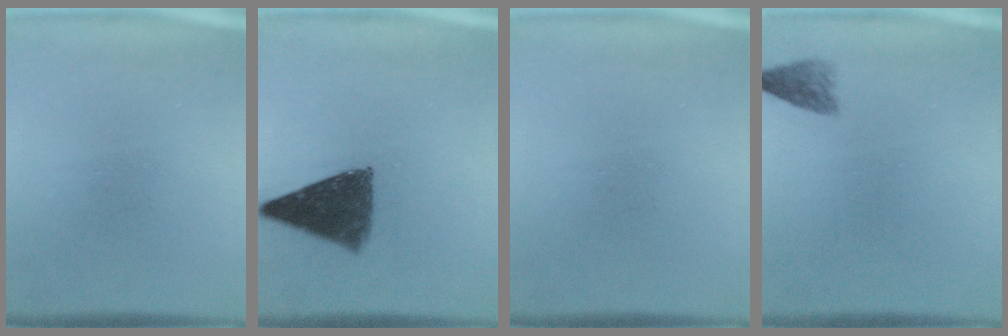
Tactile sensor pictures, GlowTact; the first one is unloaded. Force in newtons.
{"total": 10.5}
{"total": 0.0}
{"total": 2.3}